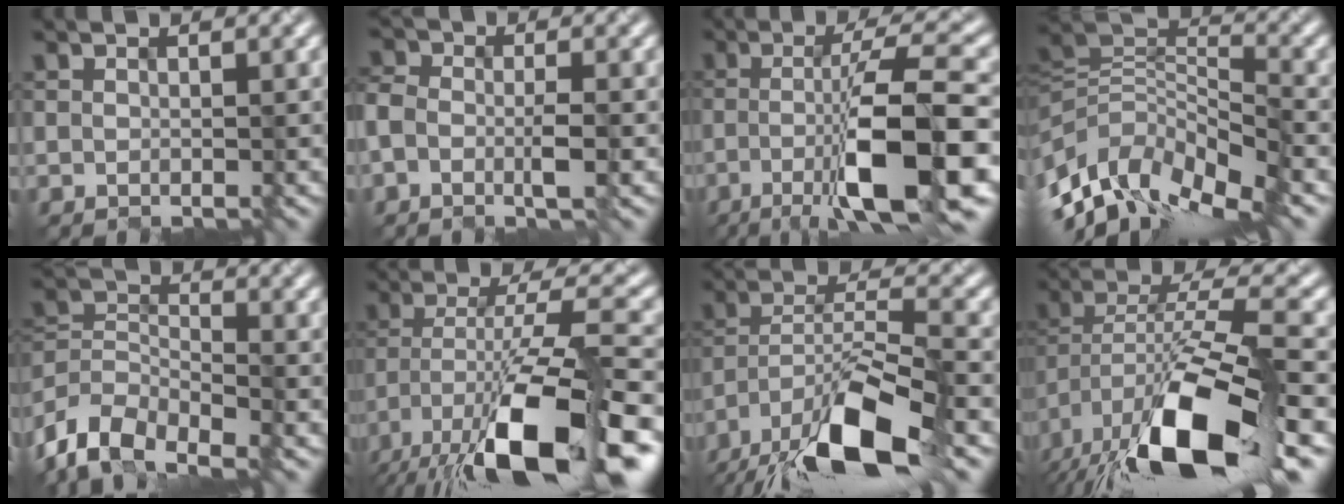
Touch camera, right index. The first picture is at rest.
{"total": 2.8, "force": [-1.4, 1.4, 2.0], "torque": [-0.050, 0.001, -0.029]}
{"total": 10.5, "force": [-2.3, 1.9, 10.1], "torque": [-0.143, 0.002, -0.042]}
{"total": 10.0, "force": [-6.2, 4.6, 6.4], "torque": [-0.131, 0.007, -0.116]}
{"total": 8.1, "force": [-6.7, 3.0, 3.4], "torque": [-0.058, 0.000, -0.131]}
{"total": 14.9, "force": [-8.1, 3.9, 11.8], "torque": [-0.219, -0.004, -0.141]}
{"total": 11.9, "force": [-8.4, 2.7, 8.0], "torque": [-0.147, -0.001, -0.156]}
{"total": 14.3, "force": [-6.6, 4.9, 11.7], "torque": [-0.224, -0.005, -0.112]}